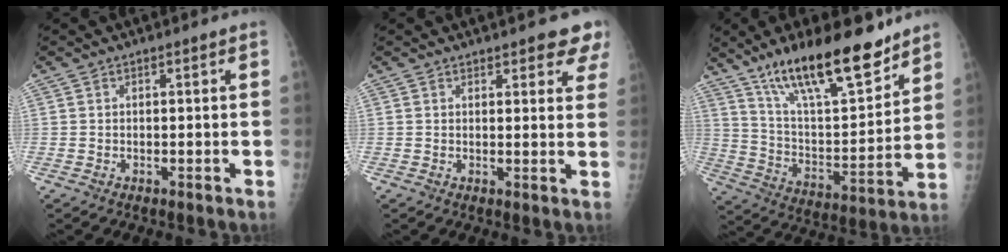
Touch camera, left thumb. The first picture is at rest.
{"total": 6.6, "force": [5.2, 2.5, 3.4], "torque": [-0.002, -0.020, 0.051]}
{"total": 22.5, "force": [16.0, 6.7, 14.4], "torque": [-0.205, -0.075, 0.277]}